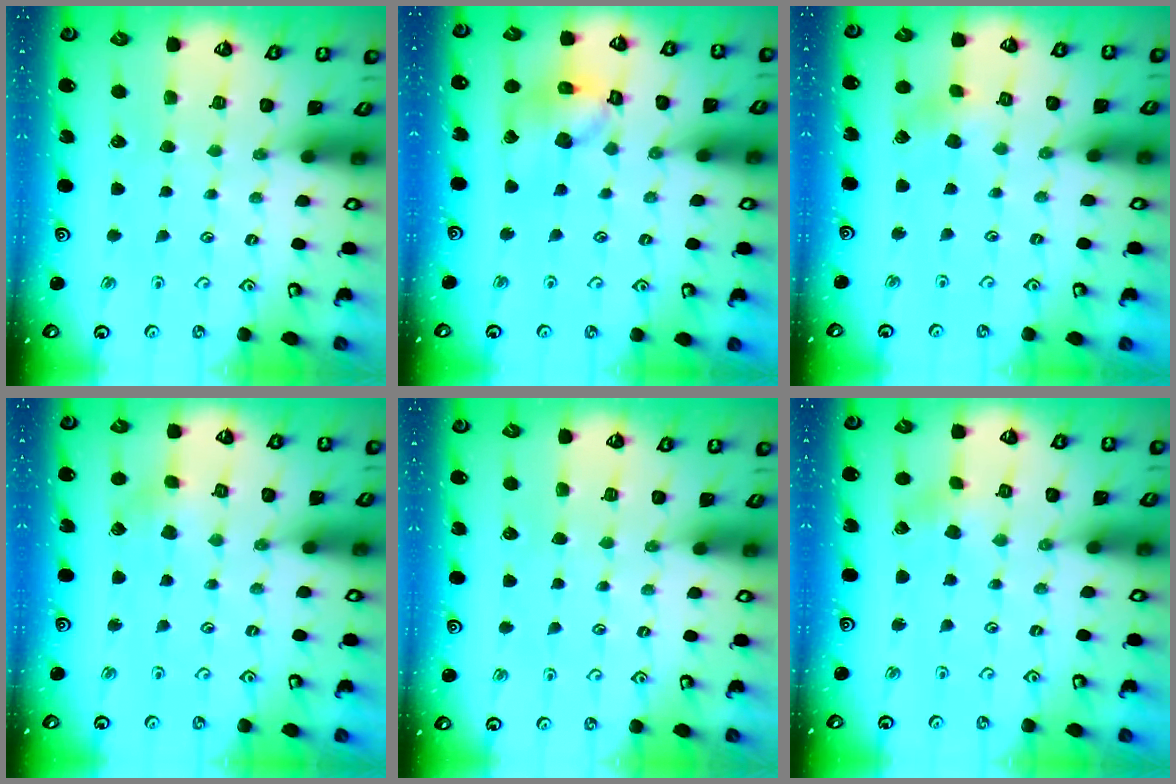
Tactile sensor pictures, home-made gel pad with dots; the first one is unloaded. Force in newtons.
{"total": 13.4, "press": 13.3, "slide": 1.9}
{"total": 2.8, "press": 2.7, "slide": 0.8}
{"total": 2.3, "press": 2.3, "slide": 0.6}
{"total": 0.0}
{"total": 1.5, "press": 1.4, "slide": 0.2}